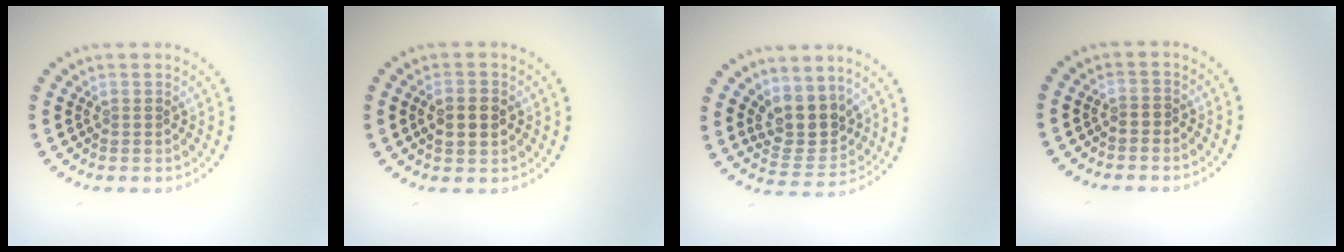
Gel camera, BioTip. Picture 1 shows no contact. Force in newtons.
{"total": 2.6, "press": 2.6, "slide": 0.1}
{"total": 3.9, "press": 3.4, "slide": 1.8}
{"total": 0.5, "press": 0.4, "slide": 0.4}